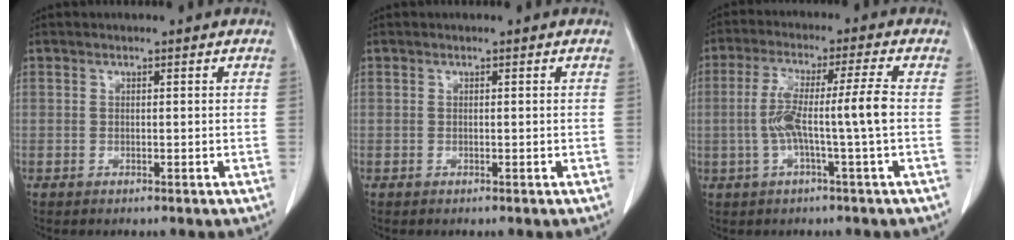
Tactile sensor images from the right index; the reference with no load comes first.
{"total": 0.0}
{"total": 8.4, "force": [-1.1, -0.9, 8.3], "torque": [-0.161, 0.017, -0.019]}